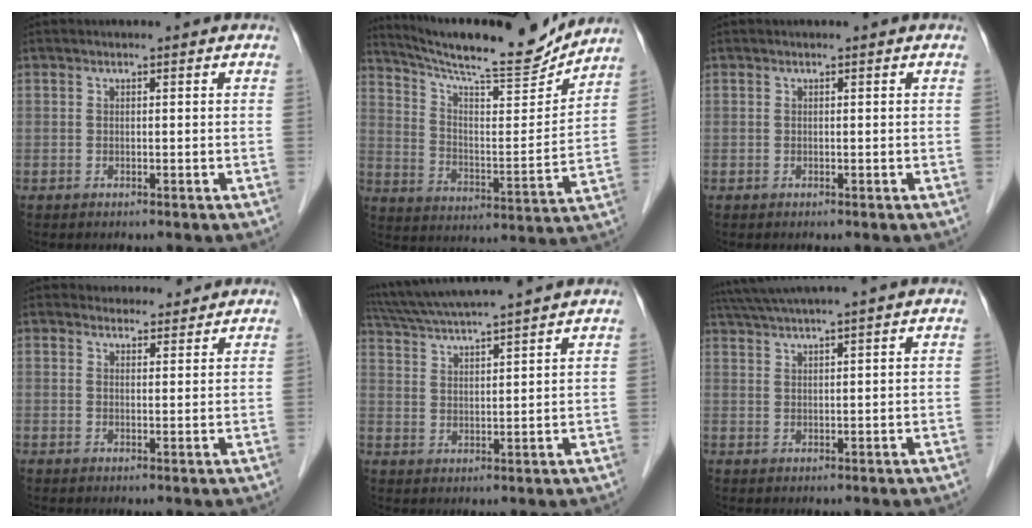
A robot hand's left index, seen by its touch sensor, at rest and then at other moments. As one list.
[{"total": 18.1, "force": [17.0, 0.8, 6.1], "torque": [-0.114, -0.032, 0.261]}, {"total": 0.0}, {"total": 4.0, "force": [3.8, 1.3, 0.1], "torque": [0.003, 0.007, 0.049]}, {"total": 13.5, "force": [12.1, -0.8, 6.0], "torque": [-0.116, 0.027, 0.193]}, {"total": 8.9, "force": [7.7, -1.5, 4.1], "torque": [-0.072, 0.029, 0.120]}]